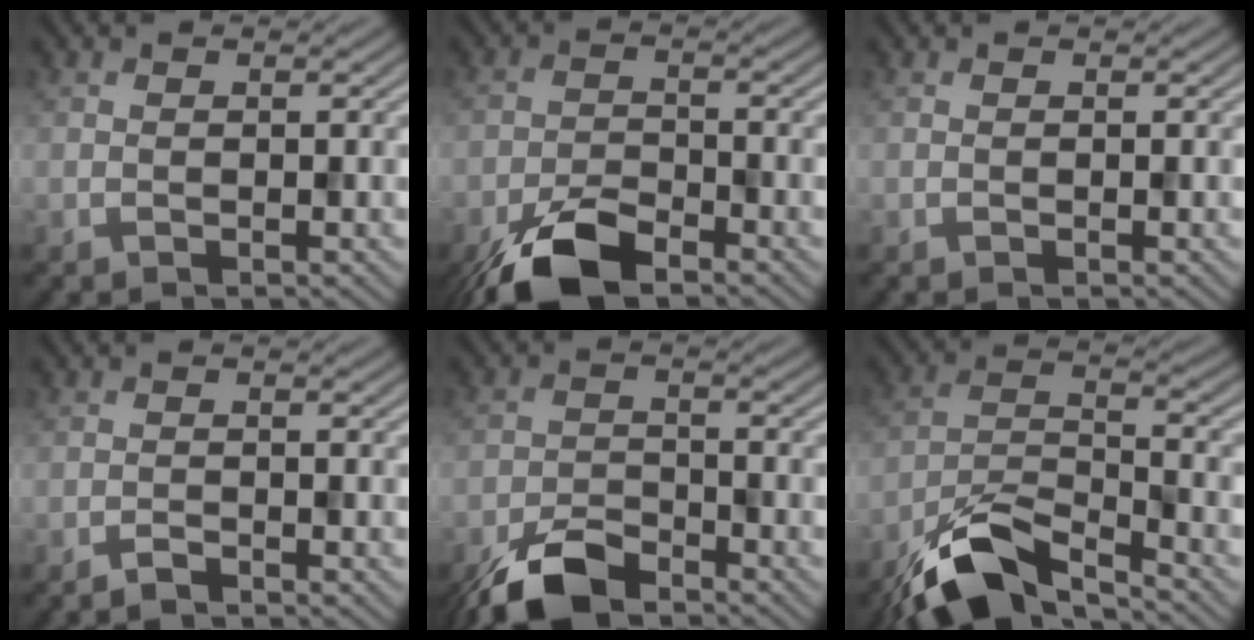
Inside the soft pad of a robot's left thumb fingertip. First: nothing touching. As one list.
[{"total": 7.5, "force": [-5.2, 2.9, 4.6], "torque": [-0.085, -0.006, -0.105]}, {"total": 0.0}, {"total": 1.1, "force": [-1.0, 0.2, 0.4], "torque": [-0.009, -0.001, -0.021]}, {"total": 7.0, "force": [-5.3, 2.8, 3.6], "torque": [-0.063, -0.006, -0.109]}, {"total": 10.2, "force": [-7.5, 3.1, 6.1], "torque": [-0.113, -0.006, -0.155]}]